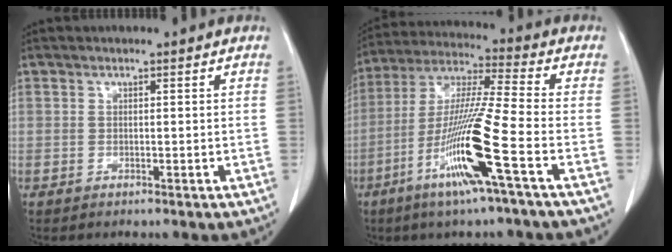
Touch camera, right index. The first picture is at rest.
{"total": 15.2, "force": [-6.2, -1.0, 13.8], "torque": [-0.282, -0.020, -0.123]}